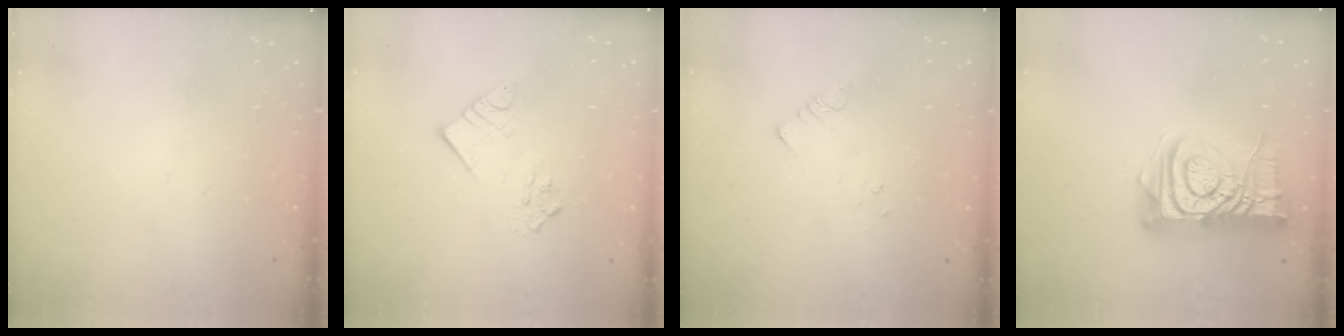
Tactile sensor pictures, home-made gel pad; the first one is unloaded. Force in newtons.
{"total": 7.6, "press": 7.5, "slide": 0.8}
{"total": 5.3, "press": 5.2, "slide": 0.6}
{"total": 13.2, "press": 13.2, "slide": 1.5}